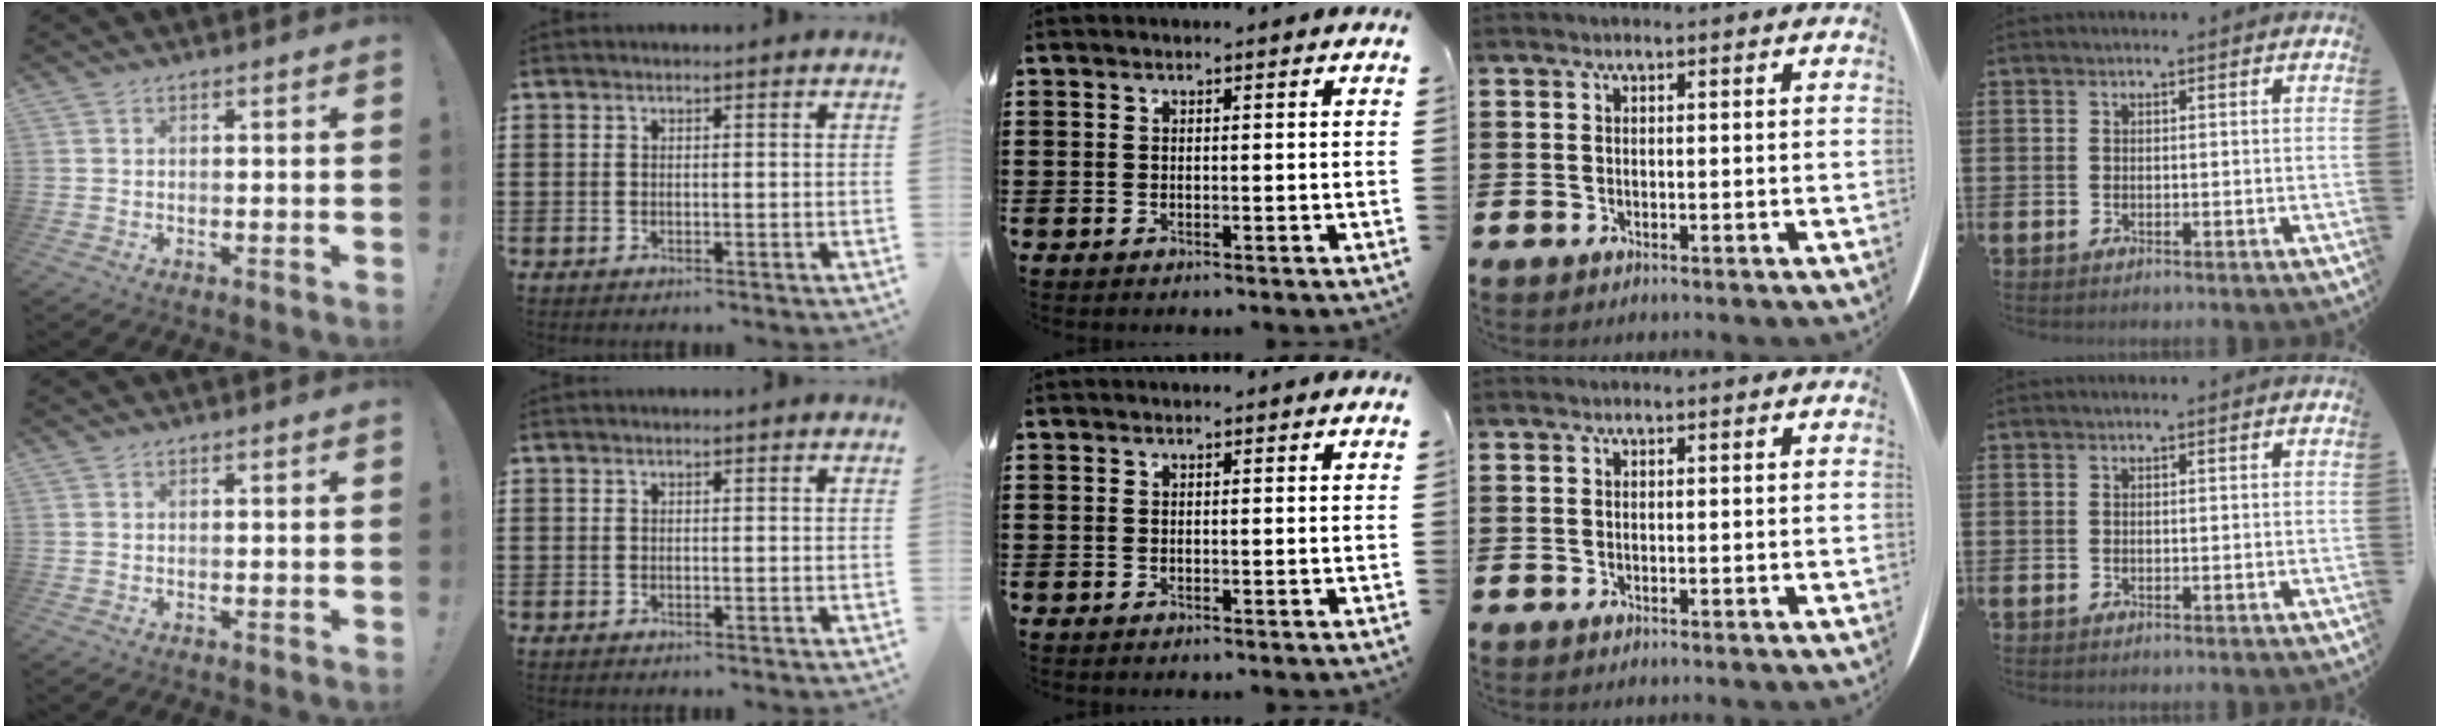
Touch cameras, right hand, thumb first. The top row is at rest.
{}